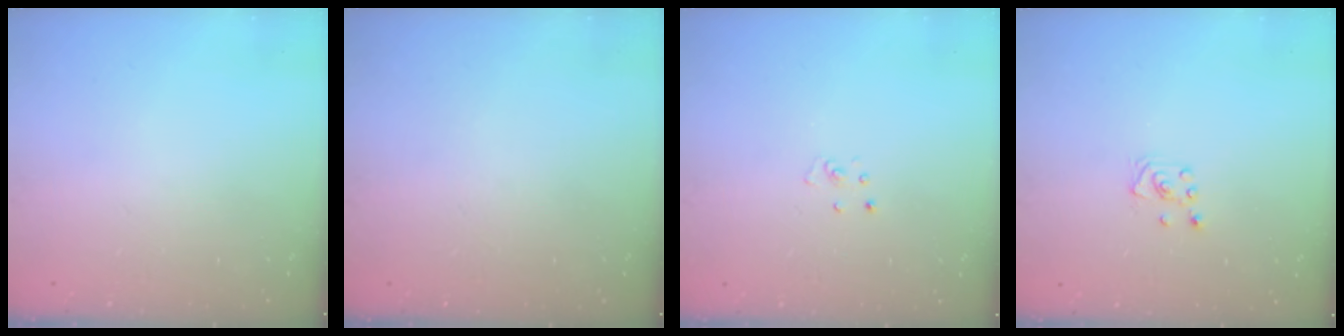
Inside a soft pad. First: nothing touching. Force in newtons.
{"total": 0.0}
{"total": 2.3, "press": 2.3, "slide": 0.2}
{"total": 3.0, "press": 2.9, "slide": 0.3}